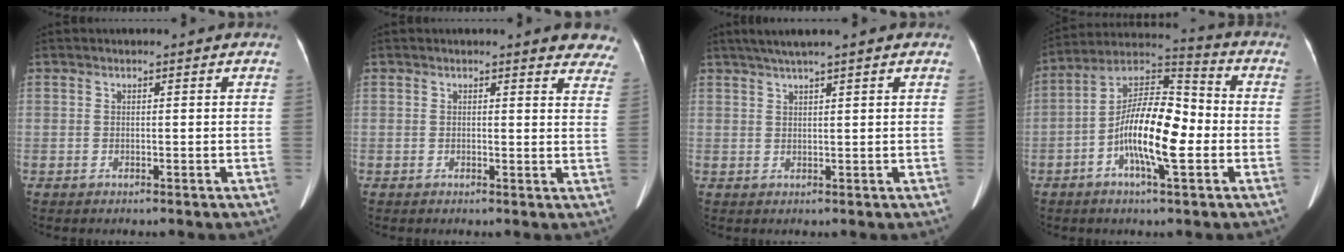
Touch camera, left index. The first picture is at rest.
{"total": 7.1, "force": [6.3, 2.4, 2.2], "torque": [0.002, -0.021, 0.038]}
{"total": 5.1, "force": [3.8, -0.4, 3.3], "torque": [-0.060, 0.026, 0.068]}
{"total": 13.9, "force": [-3.4, 3.4, 13.0], "torque": [-0.241, 0.020, -0.065]}